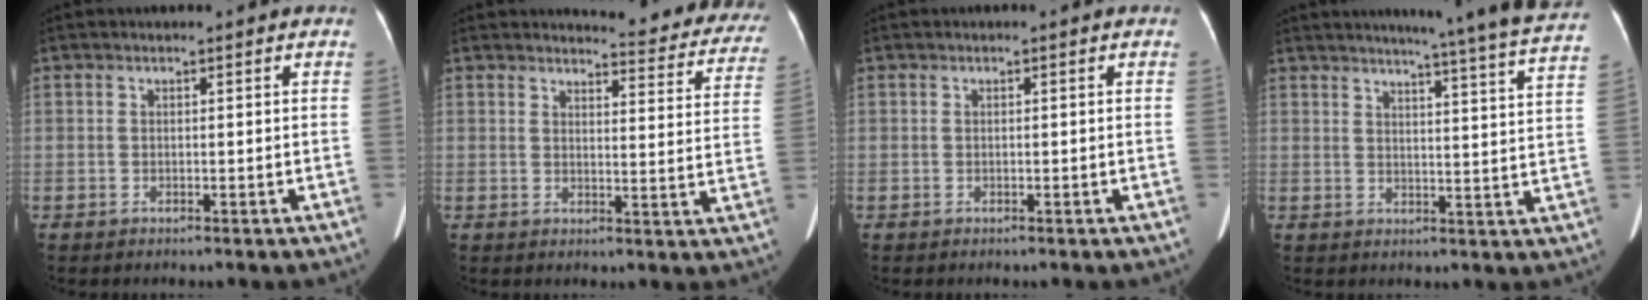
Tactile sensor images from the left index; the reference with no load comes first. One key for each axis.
{"total": 15.5, "fx": 14.9, "fy": 2.6, "fz": 3.4, "tx": -0.008, "ty": -0.076, "tz": 0.137}
{"total": 0.0}
{"total": 20.5, "fx": 18.8, "fy": -1.7, "fz": 8.1, "tx": -0.115, "ty": -0.077, "tz": 0.212}